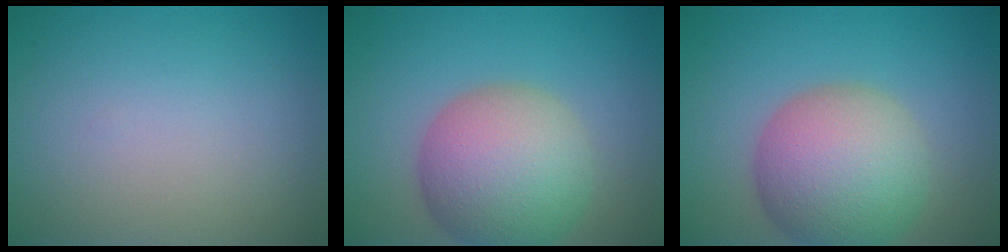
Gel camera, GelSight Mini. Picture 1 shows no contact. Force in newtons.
{"total": 9.0, "press": 9.0, "slide": 0.4}
{"total": 9.0, "press": 9.0, "slide": 0.4}